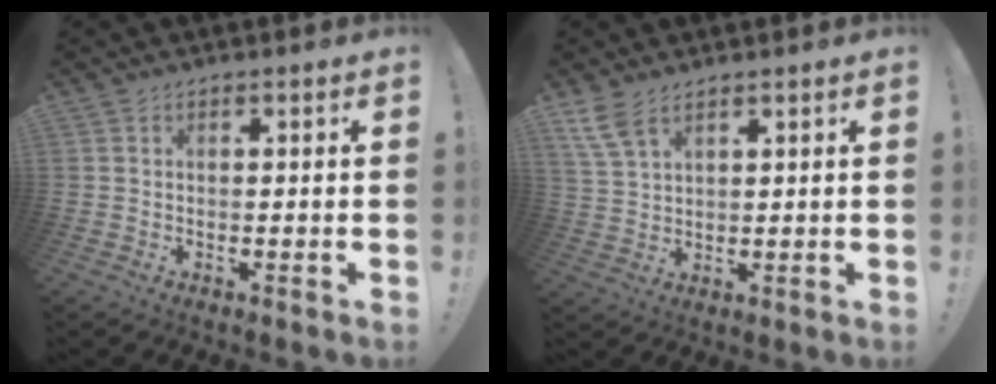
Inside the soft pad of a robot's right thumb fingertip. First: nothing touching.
{"total": 6.4, "force": [4.4, 2.7, 3.7], "torque": [-0.077, -0.015, 0.088]}